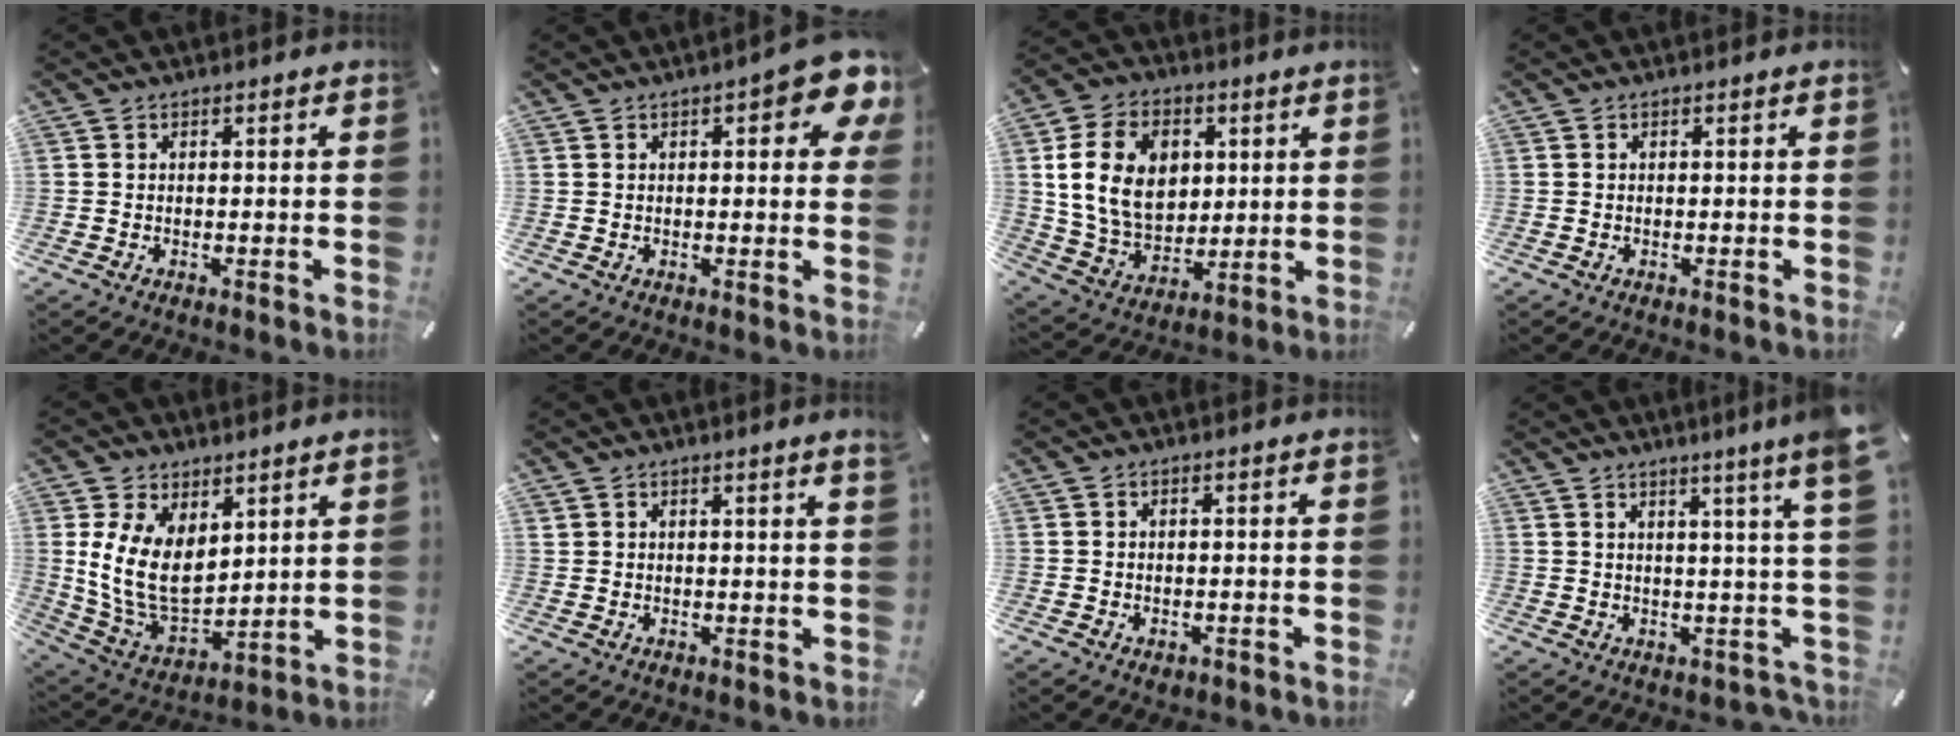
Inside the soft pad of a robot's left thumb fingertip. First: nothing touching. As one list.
[{"total": 9.2, "force": [3.3, 3.5, 7.8], "torque": [-0.100, -0.013, 0.052]}, {"total": 15.4, "force": [3.4, 11.8, 9.4], "torque": [-0.188, 0.011, 0.064]}, {"total": 0.0}, {"total": 13.3, "force": [3.6, 9.4, 8.7], "torque": [-0.200, -0.033, 0.072]}, {"total": 1.7, "force": [1.4, -0.2, 0.8], "torque": [-0.016, -0.004, 0.026]}, {"total": 1.0, "force": [-0.2, 0.9, 0.4], "torque": [-0.007, 0.003, -0.005]}, {"total": 7.9, "force": [4.1, -0.5, 6.7], "torque": [-0.103, -0.031, 0.063]}]